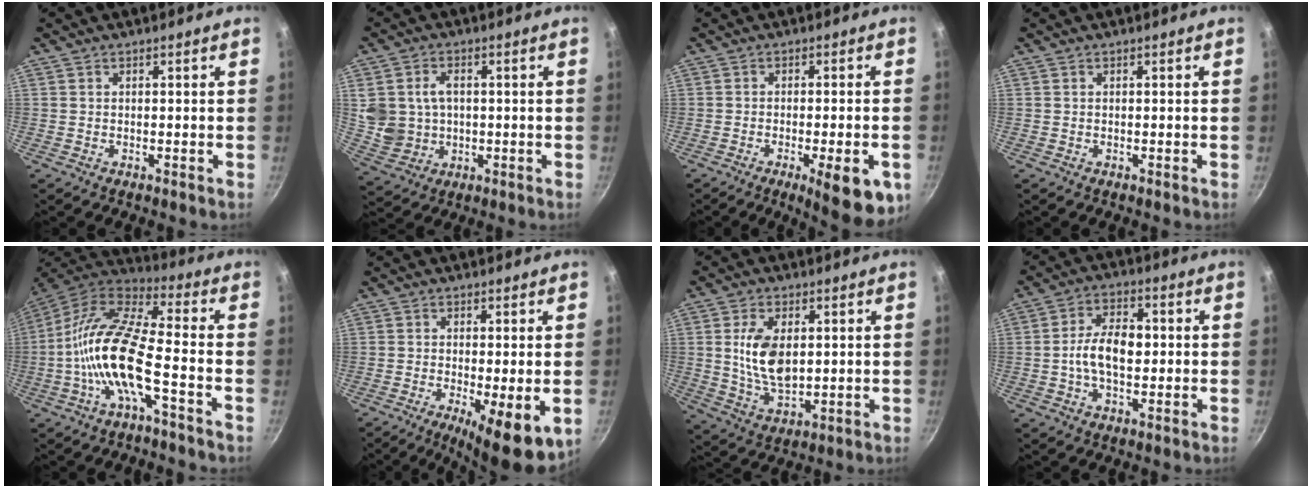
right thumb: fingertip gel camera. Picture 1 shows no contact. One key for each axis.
{"total": 8.9, "fx": 1.0, "fy": 7.2, "fz": 5.0, "tx": -0.078, "ty": 0.002, "tz": 0.031}
{"total": 11.5, "fx": -4.8, "fy": 3.0, "fz": 10.0, "tx": -0.120, "ty": -0.002, "tz": -0.060}
{"total": 0.0}
{"total": 16.5, "fx": -4.5, "fy": 4.5, "fz": 15.3, "tx": -0.326, "ty": 0.045, "tz": -0.092}
{"total": 11.3, "fx": -3.8, "fy": 3.2, "fz": 10.2, "tx": -0.149, "ty": -0.021, "tz": -0.050}
{"total": 10.9, "fx": 1.4, "fy": 6.0, "fz": 8.9, "tx": -0.162, "ty": -0.012, "tz": 0.036}
{"total": 8.8, "fx": -0.4, "fy": 5.0, "fz": 7.3, "tx": -0.126, "ty": 0.017, "tz": -0.011}